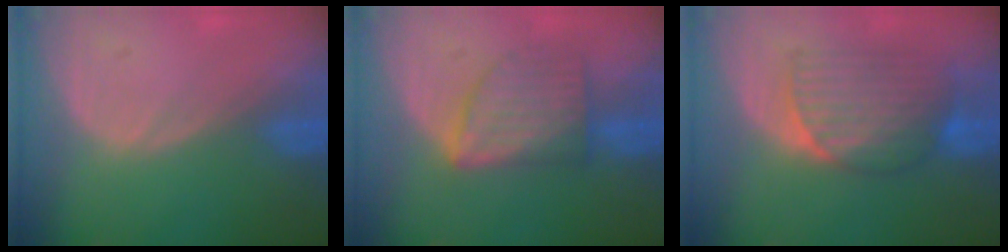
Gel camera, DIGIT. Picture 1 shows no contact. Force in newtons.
{"total": 6.5, "press": 6.5, "slide": 0.1}
{"total": 7.4, "press": 7.3, "slide": 0.9}